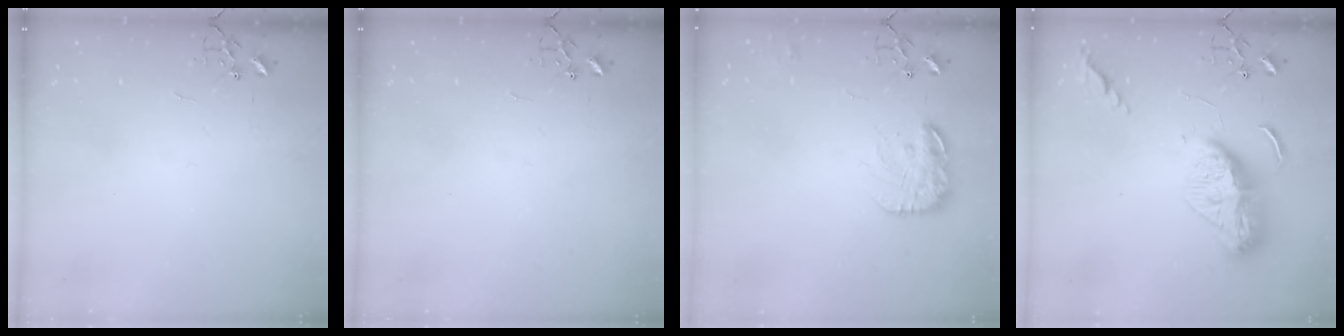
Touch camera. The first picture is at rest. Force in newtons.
{"total": 0.0}
{"total": 14.8, "press": 14.8, "slide": 0.8}
{"total": 13.7, "press": 13.7, "slide": 1.4}